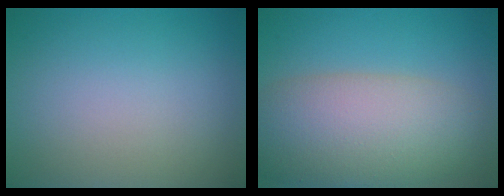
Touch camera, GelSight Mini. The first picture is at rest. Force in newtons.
{"total": 9.8, "press": 9.8, "slide": 0.6}